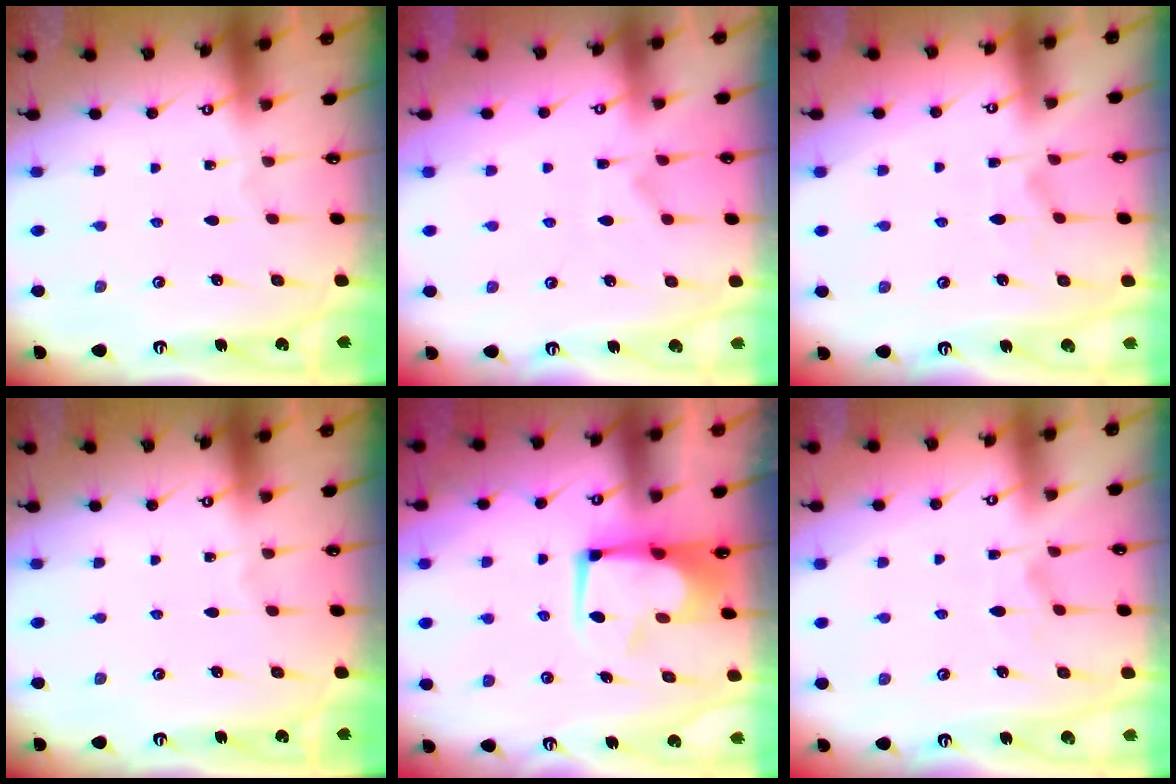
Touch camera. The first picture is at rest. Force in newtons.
{"total": 1.1, "press": 0.1, "slide": 1.1}
{"total": 2.9, "press": 2.8, "slide": 1.0}
{"total": 0.0}
{"total": 2.9, "press": 2.8, "slide": 0.8}
{"total": 2.9, "press": 2.8, "slide": 1.0}